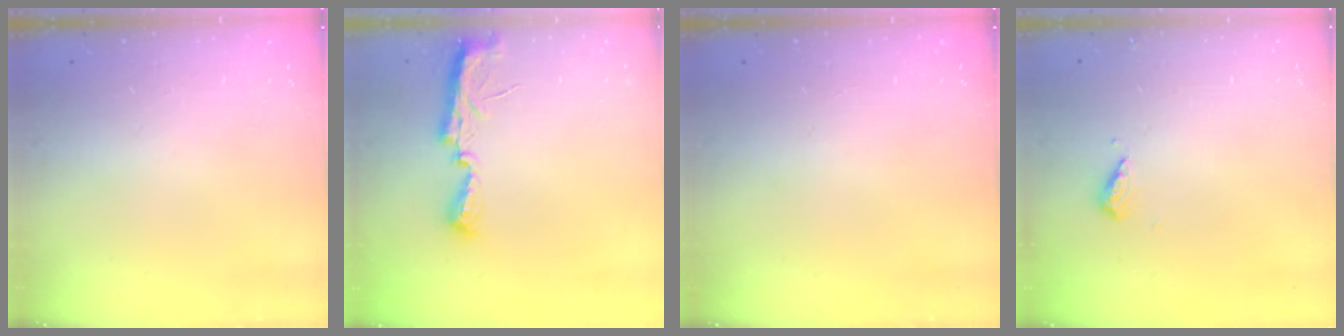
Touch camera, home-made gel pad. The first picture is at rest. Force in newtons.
{"total": 7.0, "press": 7.0, "slide": 0.6}
{"total": 0.0}
{"total": 5.8, "press": 5.6, "slide": 1.3}